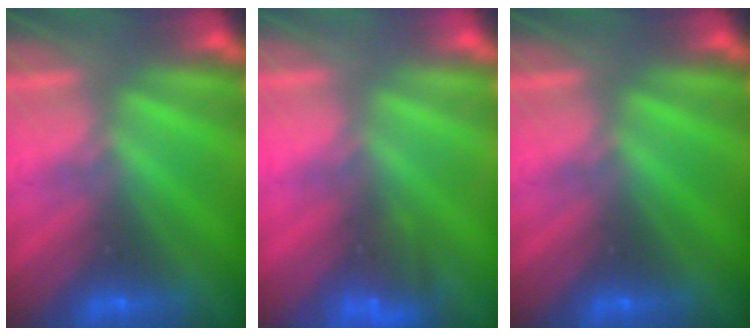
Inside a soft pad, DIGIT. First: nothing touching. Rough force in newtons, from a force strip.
{"total": 4.5}
{"total": 0.0}